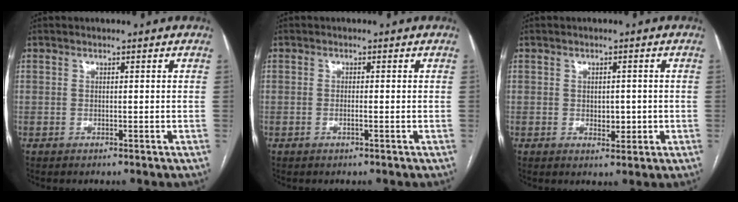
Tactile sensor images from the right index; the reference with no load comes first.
{"total": 0.9, "force": [-0.4, 0.0, 0.9], "torque": [-0.017, 0.000, -0.006]}
{"total": 2.8, "force": [-0.4, 1.6, 2.2], "torque": [-0.029, 0.000, 0.001]}